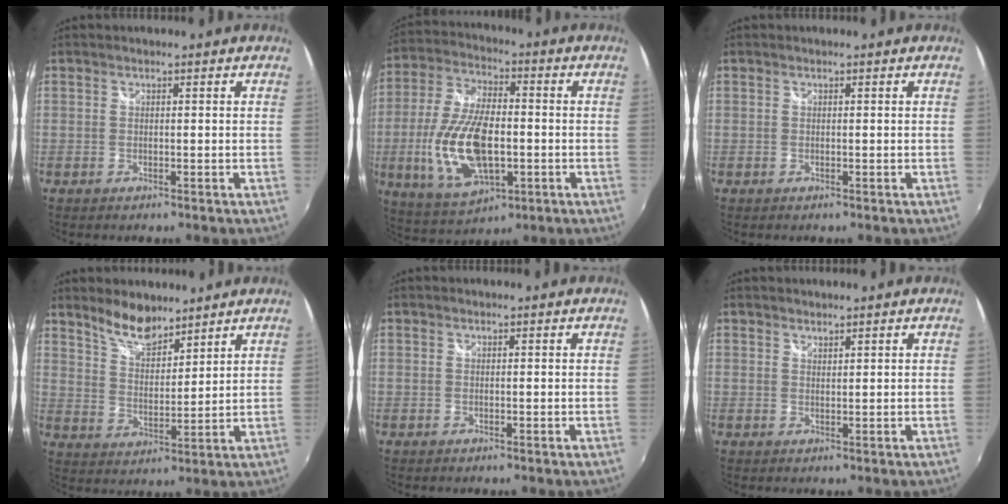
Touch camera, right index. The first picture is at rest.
{"total": 17.3, "force": [-3.2, 8.2, 14.9], "torque": [-0.312, -0.009, -0.049]}
{"total": 0.0}
{"total": 7.6, "force": [6.4, 2.5, 3.2], "torque": [-0.054, -0.002, 0.119]}
{"total": 0.0}
{"total": 0.9, "force": [0.9, 0.1, 0.0], "torque": [0.000, 0.000, 0.017]}